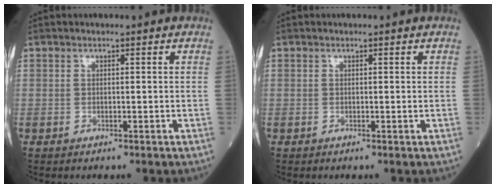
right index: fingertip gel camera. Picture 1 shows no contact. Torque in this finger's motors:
{"motor_torque": [0.03, 0.01, 0.07, 0.02]}